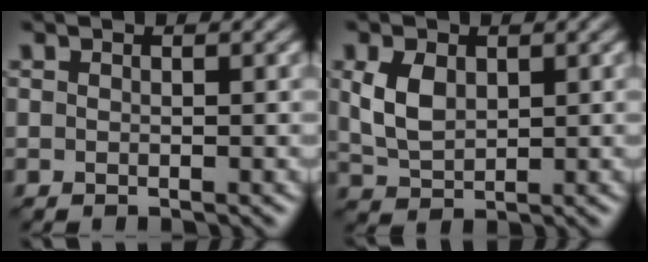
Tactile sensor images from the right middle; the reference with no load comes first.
{"total": 3.5, "force": [1.0, 2.4, 2.4], "torque": [-0.058, 0.000, 0.023]}